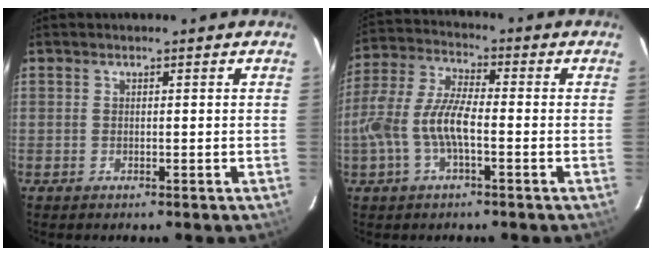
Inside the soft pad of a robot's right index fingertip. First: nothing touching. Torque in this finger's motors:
{"motor_torque": [1.47, -0.31, 0.76, 0.20]}